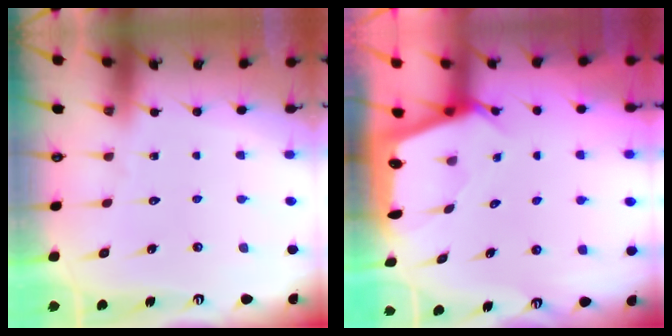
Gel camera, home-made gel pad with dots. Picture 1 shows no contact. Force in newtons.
{"total": 2.4, "press": 2.4, "slide": 0.2}